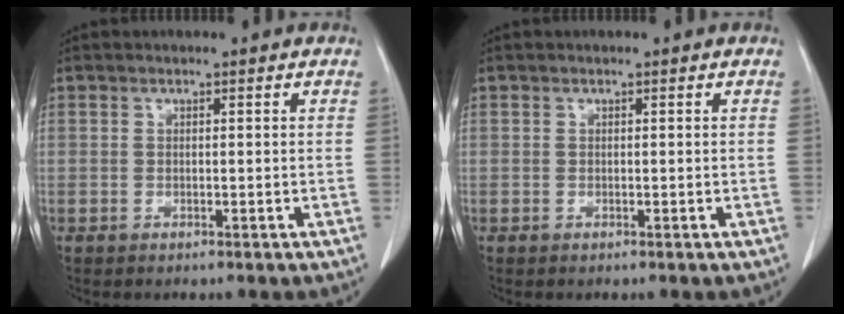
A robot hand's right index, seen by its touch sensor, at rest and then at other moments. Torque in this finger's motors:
{"motor_torque": [0.00, 0.00, 0.00, 0.00]}